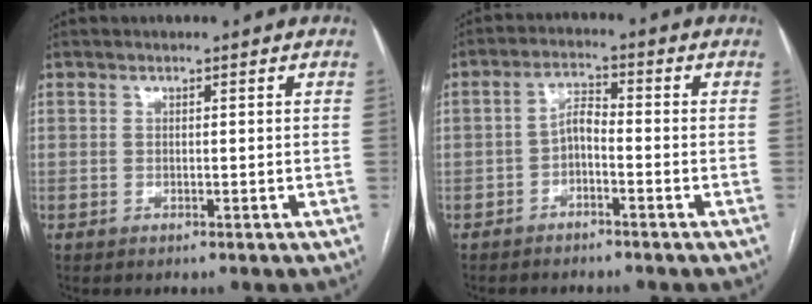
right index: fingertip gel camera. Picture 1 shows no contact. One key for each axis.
{"total": 3.4, "fx": -1.5, "fy": 1.1, "fz": 2.9, "tx": -0.053, "ty": 0.012, "tz": -0.029}